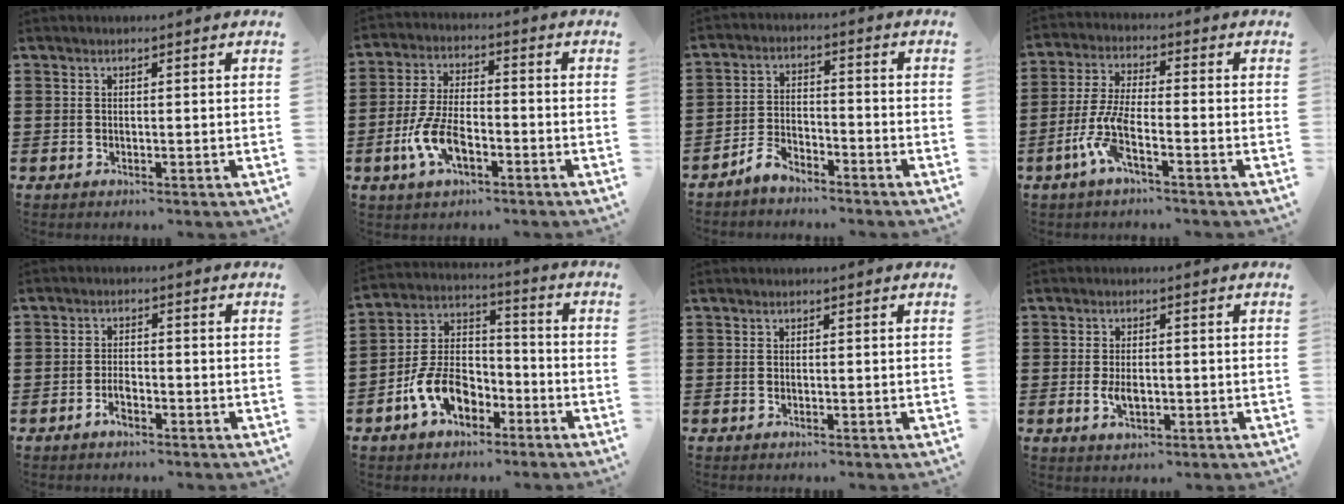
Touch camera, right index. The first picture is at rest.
{"total": 7.6, "force": [-3.2, 3.4, 6.0], "torque": [-0.148, -0.006, -0.067]}
{"total": 4.2, "force": [-3.9, 1.1, 1.1], "torque": [-0.029, 0.011, -0.081]}
{"total": 7.0, "force": [-3.7, 1.5, 5.8], "torque": [-0.148, -0.017, -0.074]}
{"total": 2.5, "force": [-1.6, 1.0, 1.7], "torque": [-0.040, -0.002, -0.032]}
{"total": 9.8, "force": [-5.0, 6.3, 5.5], "torque": [-0.137, 0.018, -0.097]}
{"total": 0.0}
{"total": 3.4, "force": [-0.7, 1.7, 2.9], "torque": [-0.062, -0.005, -0.012]}